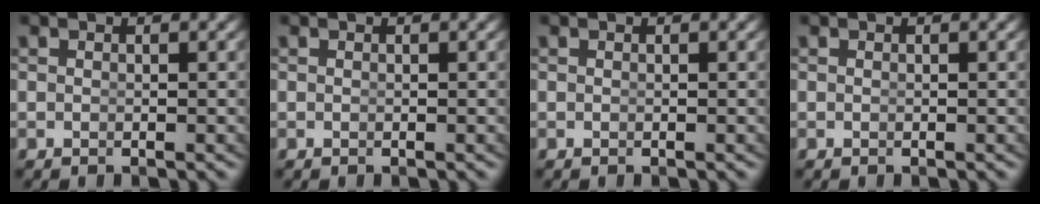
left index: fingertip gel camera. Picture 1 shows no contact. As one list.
[{"total": 0.0}, {"total": 0.0}, {"total": 0.0}]